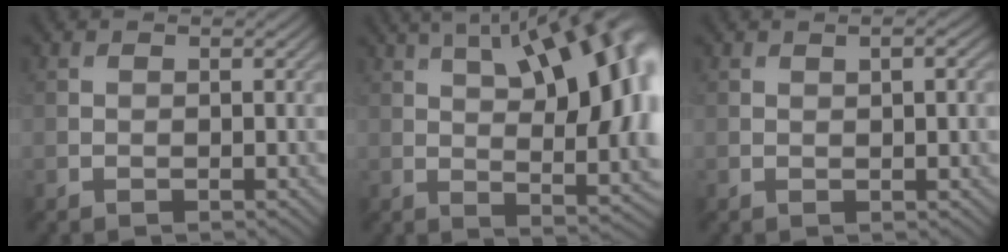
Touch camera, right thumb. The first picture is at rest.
{"total": 17.4, "force": [5.0, 7.0, 15.1], "torque": [-0.228, 0.028, 0.085]}
{"total": 1.5, "force": [0.4, 0.1, 1.4], "torque": [-0.026, 0.000, 0.012]}